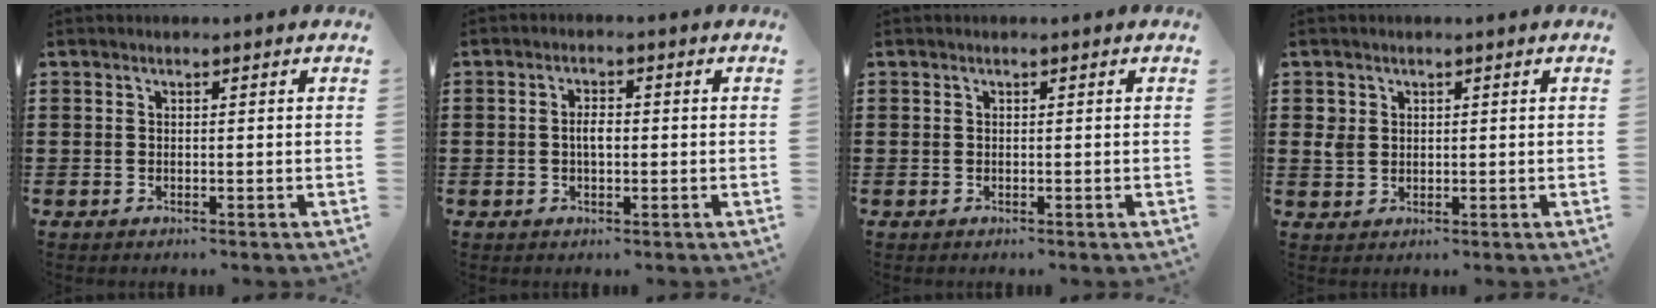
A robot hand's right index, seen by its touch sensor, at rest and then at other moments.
{"total": 2.5, "force": [-0.1, 1.1, 2.3], "torque": [-0.043, 0.002, -0.003]}
{"total": 0.0}
{"total": 2.2, "force": [0.8, 1.8, 0.9], "torque": [-0.024, 0.007, 0.014]}